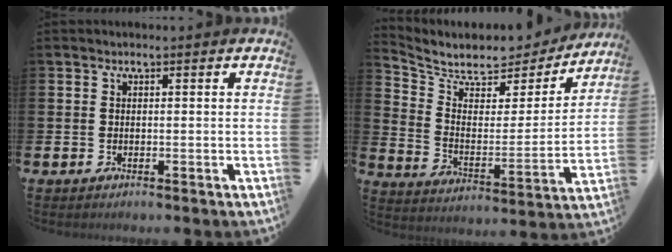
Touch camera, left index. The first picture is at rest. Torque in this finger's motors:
{"motor_torque": [0.26, -0.27, 0.17, 0.06]}